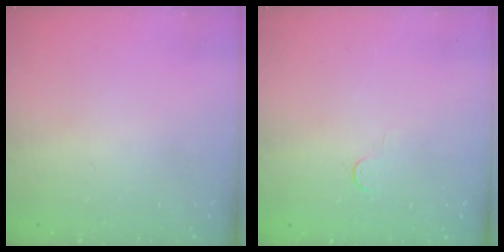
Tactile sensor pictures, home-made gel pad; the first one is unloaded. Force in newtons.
{"total": 2.8, "press": 2.8, "slide": 0.4}